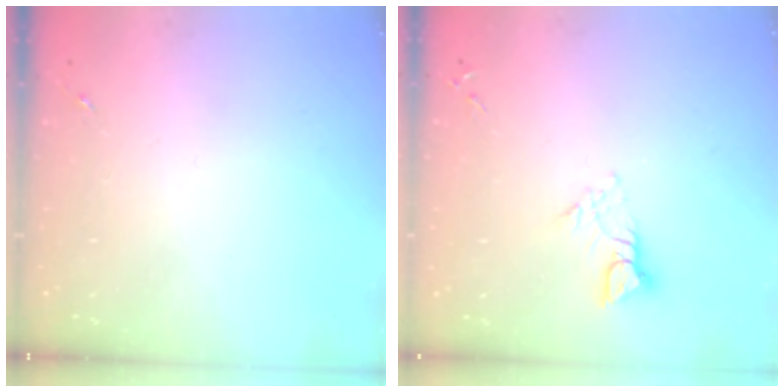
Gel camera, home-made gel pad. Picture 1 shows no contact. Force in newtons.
{"total": 5.6, "press": 5.6, "slide": 0.5}